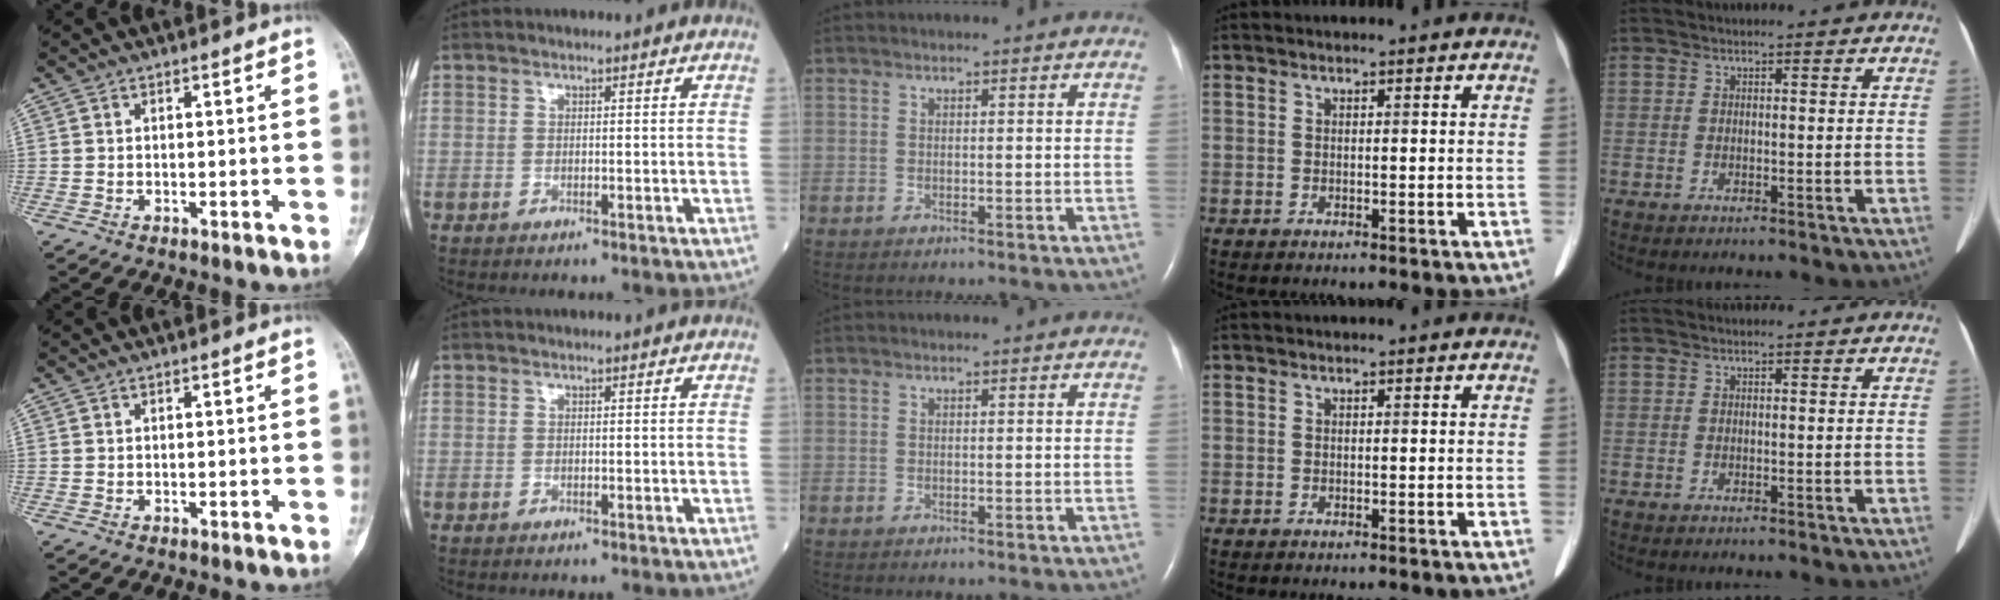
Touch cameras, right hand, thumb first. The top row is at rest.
{}